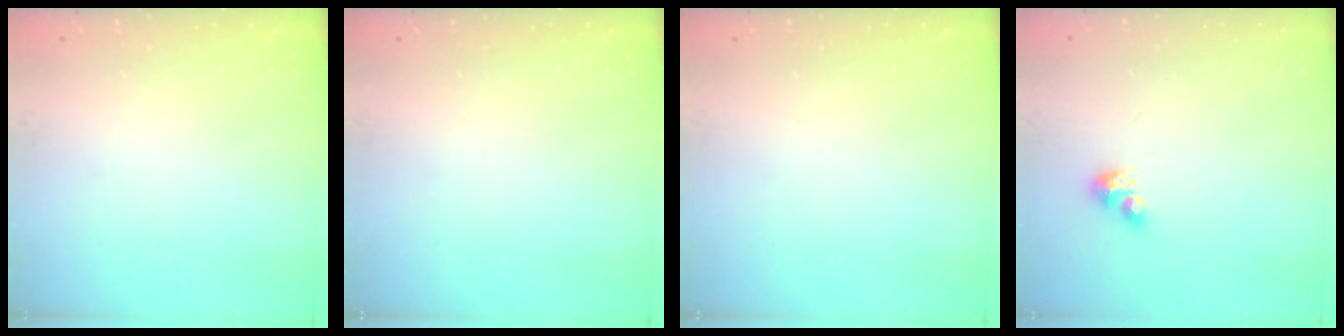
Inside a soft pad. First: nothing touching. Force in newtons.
{"total": 0.0}
{"total": 0.0}
{"total": 4.5, "press": 4.5, "slide": 0.4}